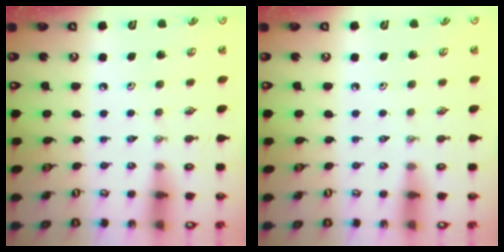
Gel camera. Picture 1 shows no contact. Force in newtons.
{"total": 0.0}